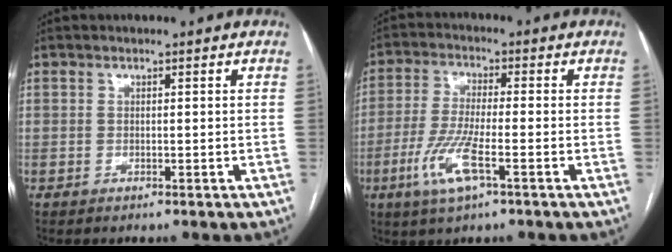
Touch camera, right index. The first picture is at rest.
{"total": 8.2, "force": [-3.5, 1.1, 7.4], "torque": [-0.161, -0.012, -0.067]}